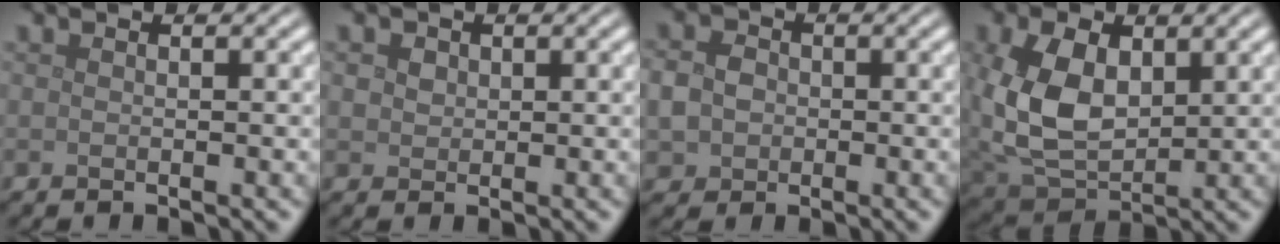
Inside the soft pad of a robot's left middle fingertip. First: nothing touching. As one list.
[{"total": 1.7, "force": [0.7, 1.4, 0.7], "torque": [-0.014, 0.004, 0.010]}, {"total": 3.5, "force": [-0.3, 3.1, 1.6], "torque": [-0.020, 0.002, -0.013]}, {"total": 8.4, "force": [1.2, 5.6, 6.1], "torque": [-0.154, -0.007, 0.031]}]